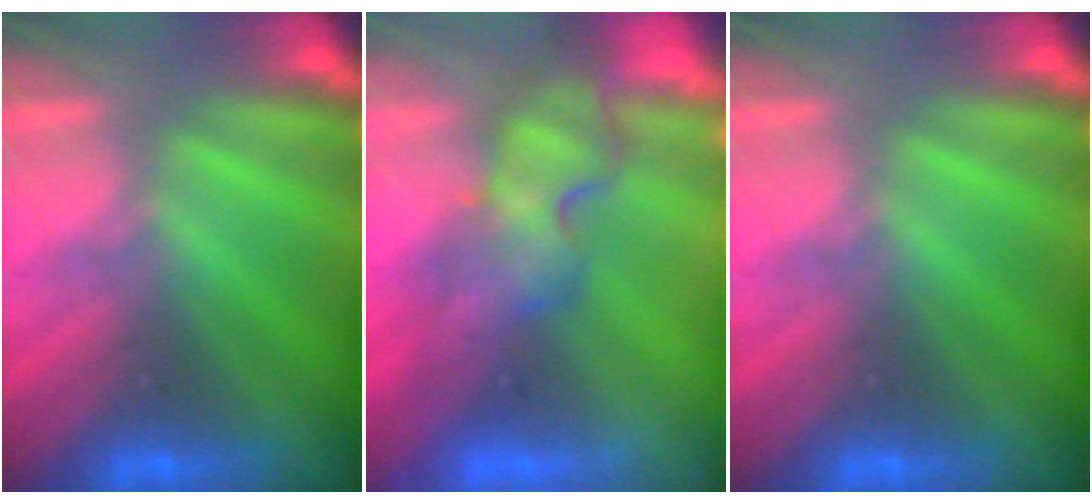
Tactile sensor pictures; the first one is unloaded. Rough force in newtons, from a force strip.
{"total": 3.9}
{"total": 0.0}